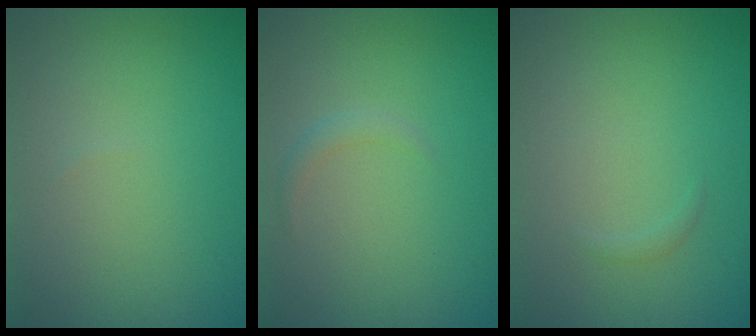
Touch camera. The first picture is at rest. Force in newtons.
{"total": 1.0, "press": 1.0, "slide": 0.0}
{"total": 0.6, "press": 0.5, "slide": 0.1}